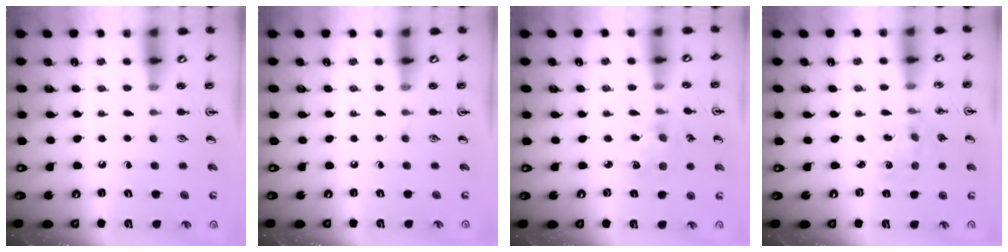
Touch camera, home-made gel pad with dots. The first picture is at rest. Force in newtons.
{"total": 0.0}
{"total": 2.9, "press": 2.8, "slide": 0.3}
{"total": 0.8, "press": 0.8, "slide": 0.1}